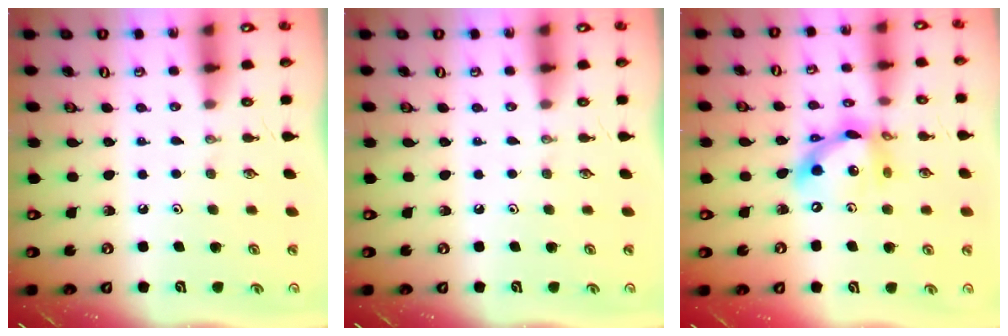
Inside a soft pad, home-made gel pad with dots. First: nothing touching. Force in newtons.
{"total": 0.0}
{"total": 14.6, "press": 14.6, "slide": 1.0}